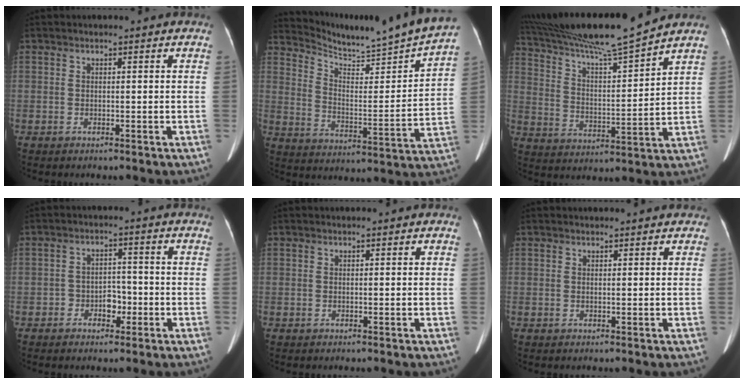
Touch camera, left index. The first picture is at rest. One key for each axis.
{"total": 19.3, "fx": 18.2, "fy": -1.5, "fz": 6.2, "tx": -0.115, "ty": -0.063, "tz": 0.259}
{"total": 16.1, "fx": 14.6, "fy": -1.6, "fz": 6.7, "tx": -0.127, "ty": -0.013, "tz": 0.246}
{"total": 3.4, "fx": -1.5, "fy": 2.3, "fz": 2.0, "tx": -0.027, "ty": 0.011, "tz": -0.025}
{"total": 0.0}
{"total": 3.0, "fx": 2.7, "fy": 1.0, "fz": 0.8, "tx": -0.007, "ty": 0.018, "tz": 0.024}